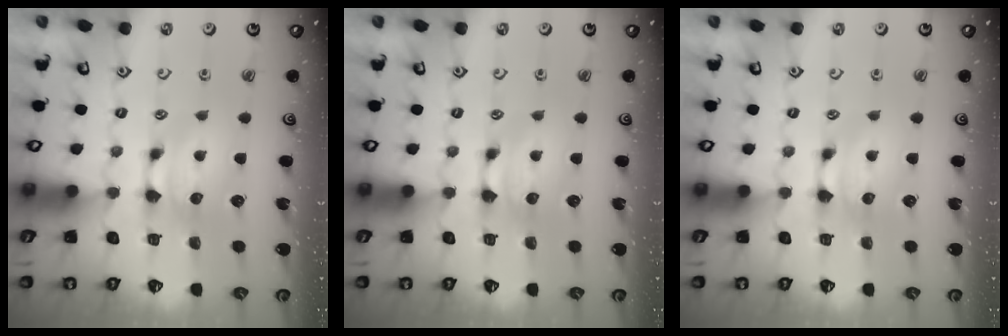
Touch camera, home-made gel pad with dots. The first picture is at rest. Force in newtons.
{"total": 0.0}
{"total": 0.0}